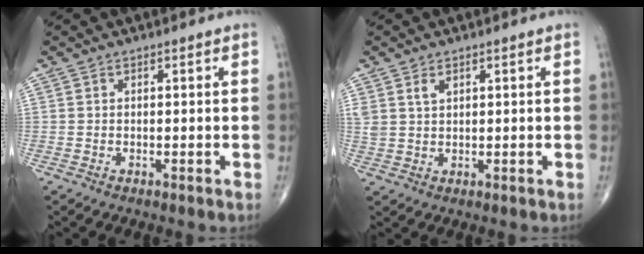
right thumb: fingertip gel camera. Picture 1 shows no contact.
{"total": 2.8, "force": [1.5, 1.7, 1.6], "torque": [-0.033, -0.002, 0.038]}